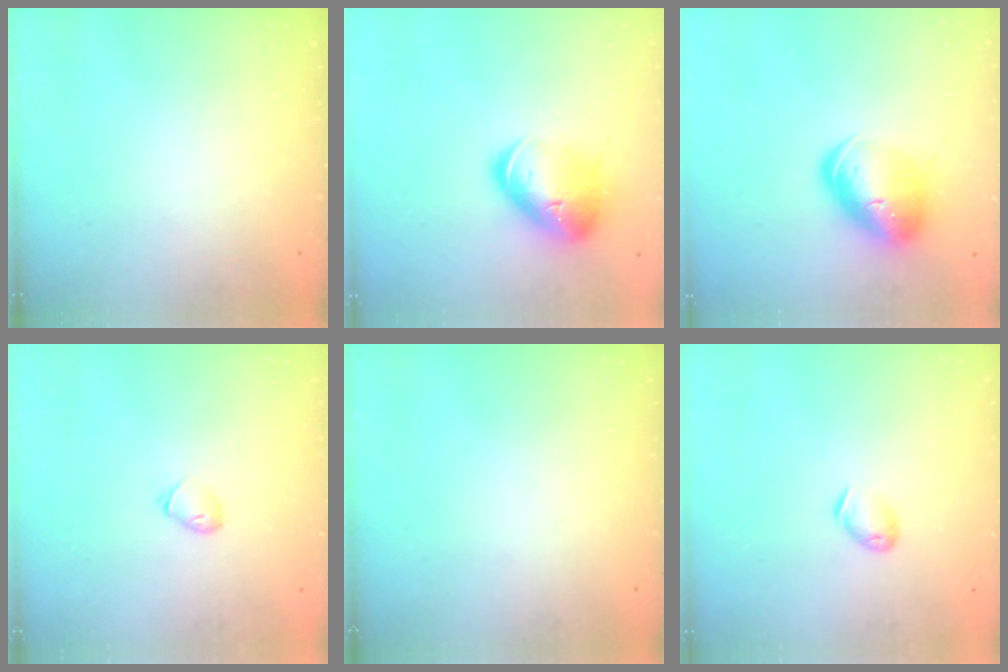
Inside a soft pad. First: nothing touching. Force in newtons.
{"total": 17.6, "press": 17.4, "slide": 2.7}
{"total": 14.6, "press": 14.4, "slide": 2.4}
{"total": 4.7, "press": 4.6, "slide": 1.0}
{"total": 0.0}
{"total": 5.3, "press": 5.2, "slide": 1.1}